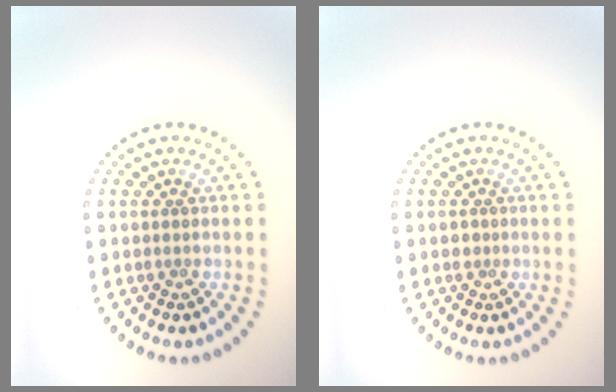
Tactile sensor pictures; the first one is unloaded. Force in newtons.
{"total": 0.6, "press": 0.4, "slide": 0.5}